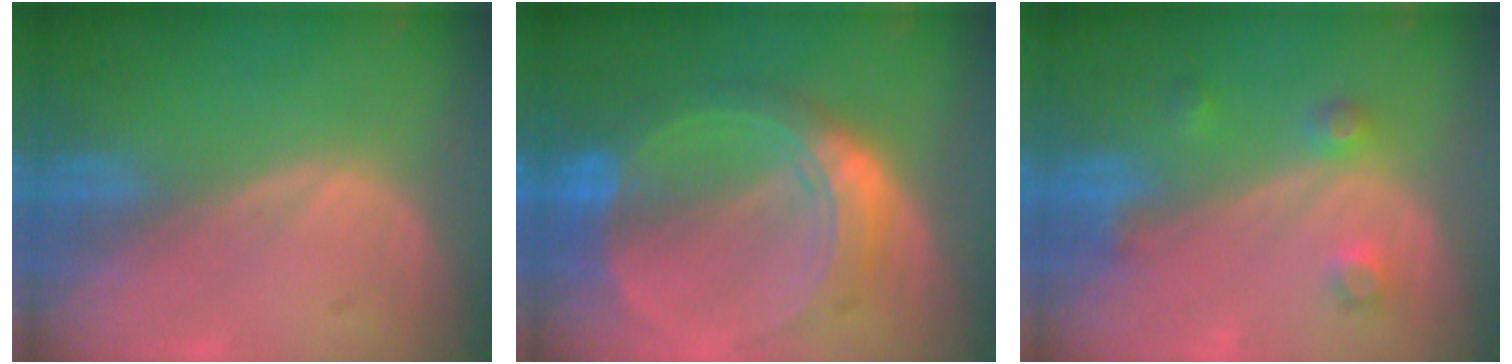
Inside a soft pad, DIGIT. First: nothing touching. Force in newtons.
{"total": 8.7, "press": 8.7, "slide": 0.7}
{"total": 3.7, "press": 3.4, "slide": 1.5}